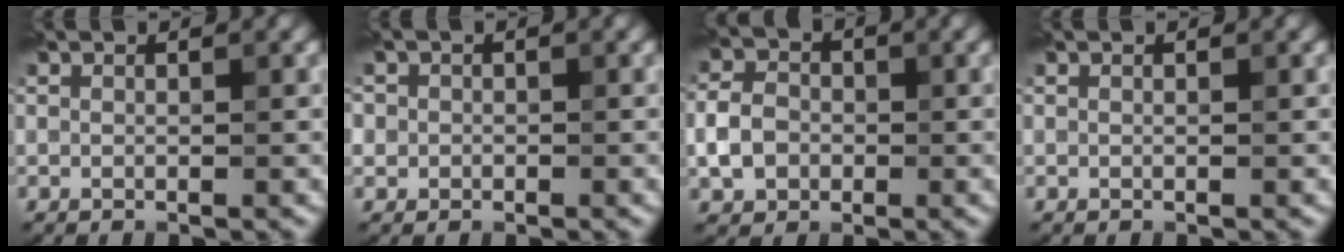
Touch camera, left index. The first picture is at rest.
{"total": 2.4, "force": [0.6, 2.2, 0.7], "torque": [0.007, 0.018, -0.007]}
{"total": 3.6, "force": [-0.9, 3.0, 1.8], "torque": [-0.040, 0.005, -0.021]}
{"total": 0.0}